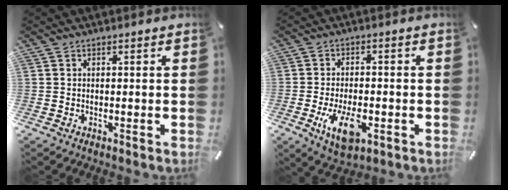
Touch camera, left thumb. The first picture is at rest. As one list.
[{"total": 9.3, "force": [-3.2, 4.9, 7.3], "torque": [-0.142, -0.006, -0.059]}]